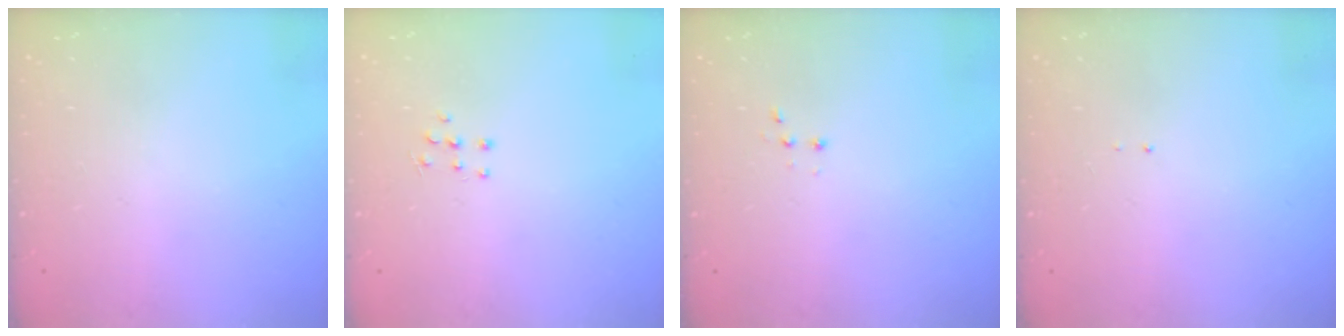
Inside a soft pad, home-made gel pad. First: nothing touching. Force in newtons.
{"total": 5.0, "press": 4.9, "slide": 0.5}
{"total": 2.8, "press": 2.7, "slide": 0.7}
{"total": 0.7, "press": 0.7, "slide": 0.1}